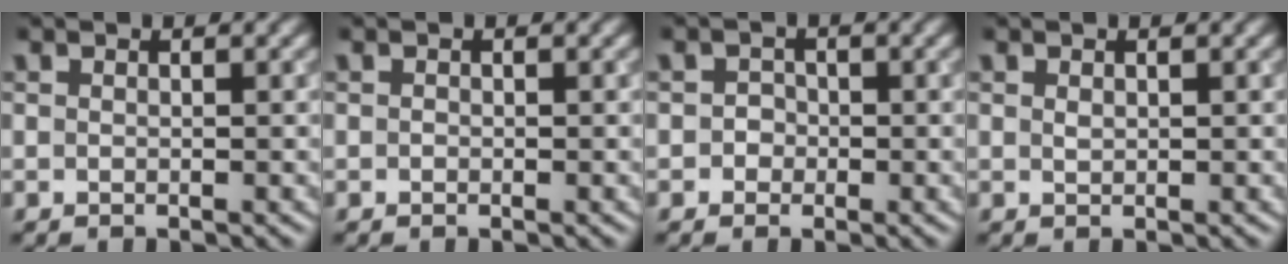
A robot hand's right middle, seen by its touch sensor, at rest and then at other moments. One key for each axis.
{"total": 0.0}
{"total": 1.3, "fx": -0.2, "fy": 1.2, "fz": 0.3, "tx": 0.016, "ty": 0.001, "tz": -0.012}
{"total": 0.5, "fx": 0.2, "fy": 0.3, "fz": 0.3, "tx": -0.007, "ty": 0.000, "tz": 0.006}